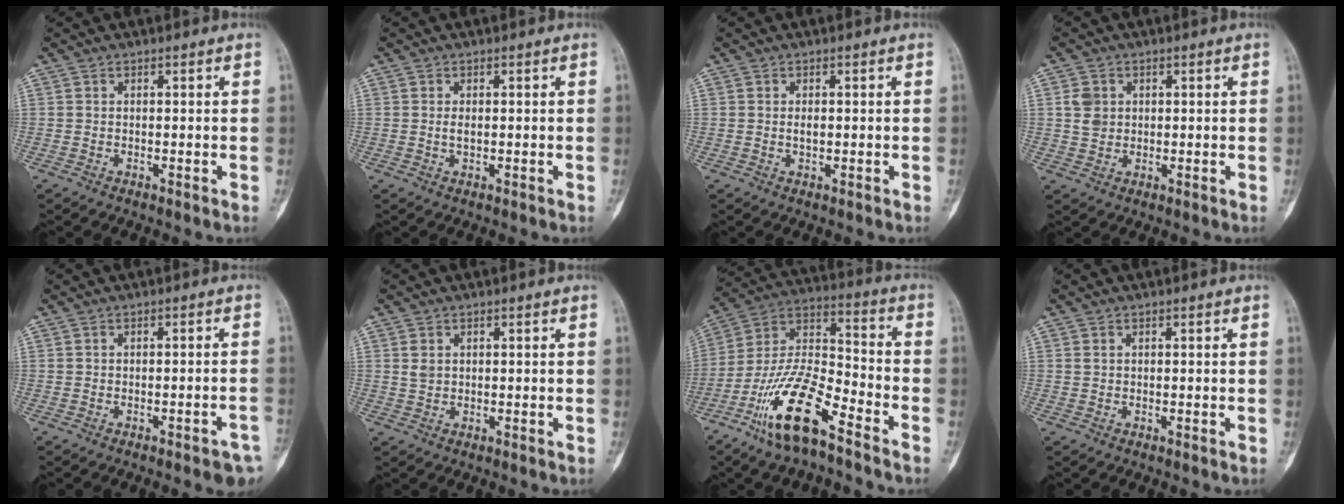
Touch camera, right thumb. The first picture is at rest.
{"total": 1.3, "force": [0.1, 0.7, 1.1], "torque": [-0.016, -0.001, 0.002]}
{"total": 1.4, "force": [0.1, 0.8, 1.1], "torque": [-0.015, 0.000, 0.001]}
{"total": 3.7, "force": [0.7, 3.2, 1.7], "torque": [-0.012, 0.001, 0.015]}
{"total": 4.9, "force": [-3.0, 1.3, 3.6], "torque": [-0.037, 0.016, -0.032]}
{"total": 1.6, "force": [0.4, 1.2, 0.9], "torque": [-0.009, -0.002, 0.012]}
{"total": 16.8, "force": [-10.3, 5.1, 12.3], "torque": [-0.237, 0.069, -0.199]}
{"total": 0.0}